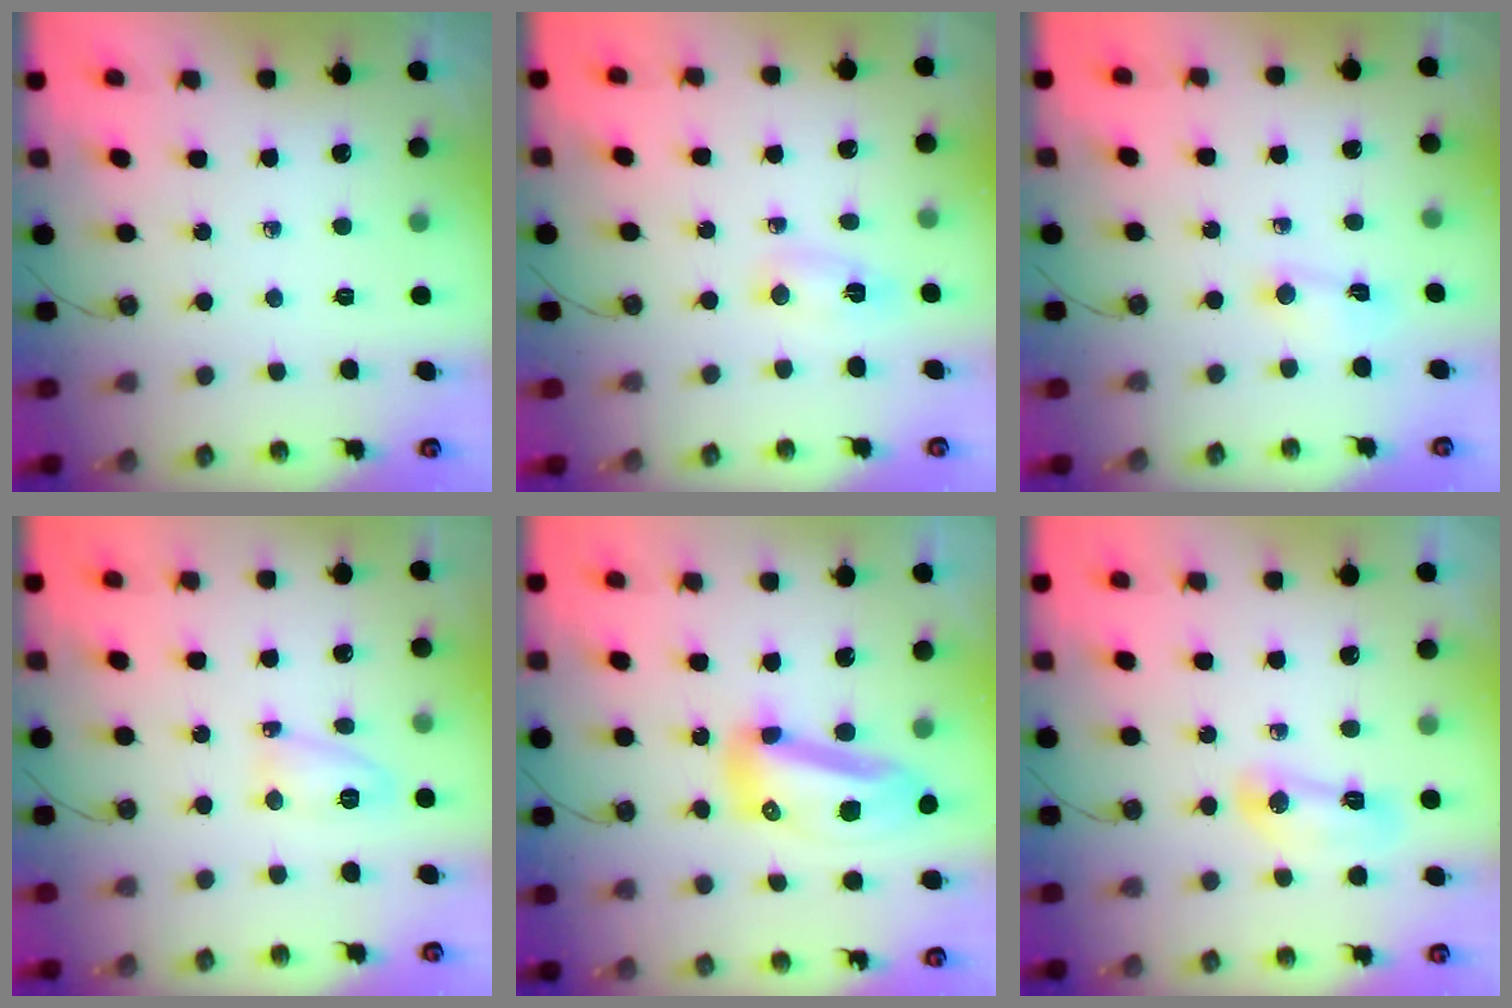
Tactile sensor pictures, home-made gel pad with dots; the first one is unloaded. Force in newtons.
{"total": 2.8, "press": 2.5, "slide": 1.4}
{"total": 3.5, "press": 3.4, "slide": 0.6}
{"total": 5.5, "press": 5.5, "slide": 0.6}
{"total": 13.6, "press": 13.5, "slide": 1.4}
{"total": 7.2, "press": 7.1, "slide": 0.9}